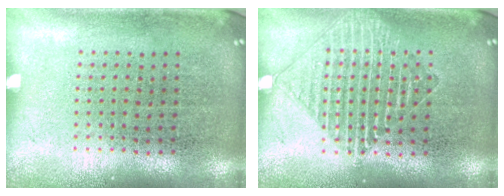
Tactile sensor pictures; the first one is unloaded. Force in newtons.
{"total": 1.5, "press": 1.5, "slide": 0.2}